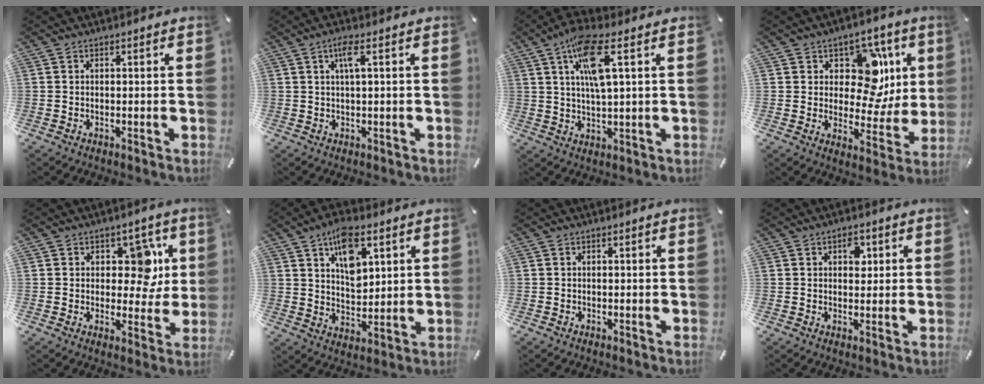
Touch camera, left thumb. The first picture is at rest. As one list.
[{"total": 4.1, "force": [1.3, 0.6, 3.8], "torque": [-0.078, 0.003, 0.018]}, {"total": 11.1, "force": [4.2, 2.5, 9.9], "torque": [-0.188, 0.003, 0.072]}, {"total": 14.2, "force": [5.0, 9.8, 8.9], "torque": [-0.107, -0.042, 0.091]}, {"total": 10.4, "force": [3.2, 7.3, 6.7], "torque": [-0.073, -0.012, 0.052]}, {"total": 11.0, "force": [6.1, 6.0, 7.0], "torque": [-0.104, -0.021, 0.106]}, {"total": 0.0}, {"total": 3.9, "force": [1.3, 2.7, 2.5], "torque": [-0.014, -0.009, 0.012]}]